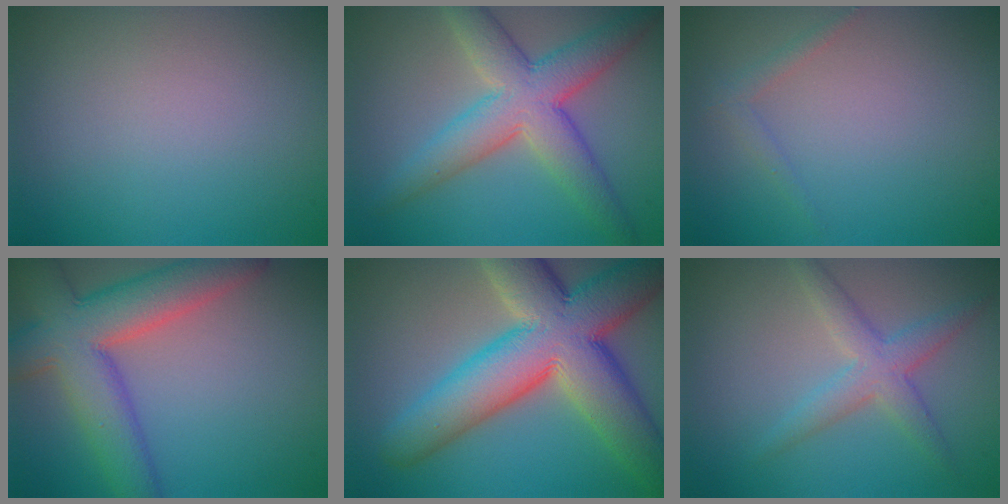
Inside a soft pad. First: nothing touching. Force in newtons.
{"total": 6.9, "press": 6.9, "slide": 0.2}
{"total": 1.1, "press": 1.1, "slide": 0.1}
{"total": 8.8, "press": 8.8, "slide": 0.6}
{"total": 13.2, "press": 13.1, "slide": 0.8}
{"total": 3.3, "press": 3.3, "slide": 0.2}